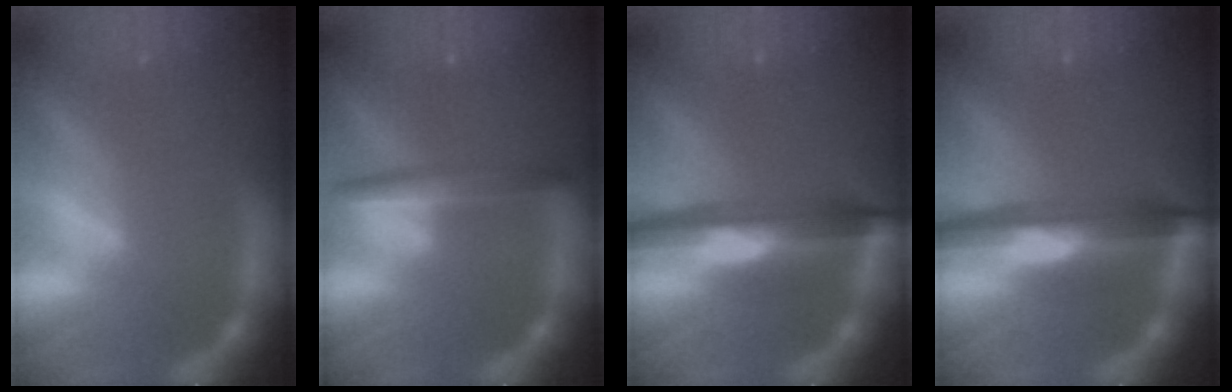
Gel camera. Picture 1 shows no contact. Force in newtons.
{"total": 3.5}
{"total": 7.1}
{"total": 7.1}